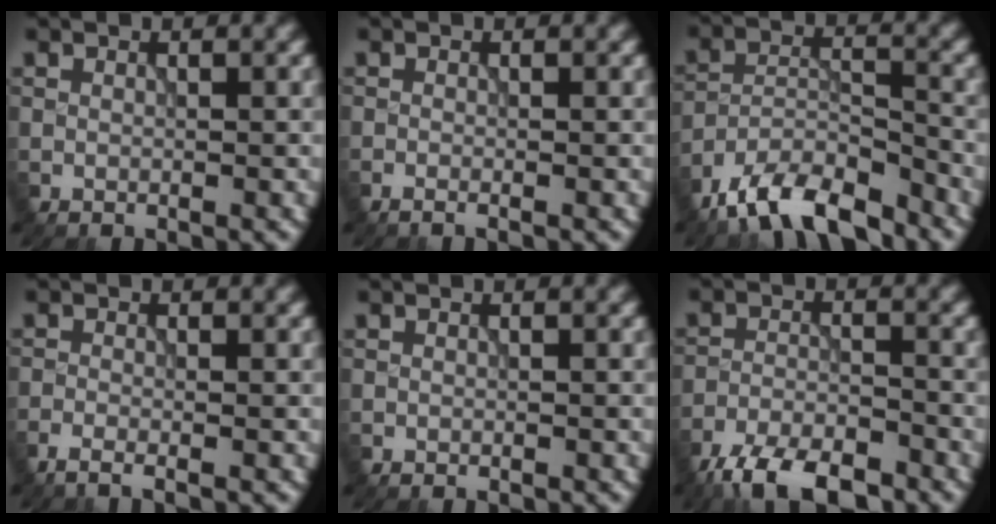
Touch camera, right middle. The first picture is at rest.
{"total": 1.0, "force": [-0.7, 0.2, 0.7], "torque": [-0.007, -0.005, -0.018]}
{"total": 8.1, "force": [-6.5, 2.6, 4.1], "torque": [-0.067, -0.005, -0.129]}
{"total": 2.0, "force": [-1.4, 0.4, 1.4], "torque": [-0.020, -0.007, -0.040]}
{"total": 0.0}
{"total": 7.0, "force": [-5.6, 2.1, 3.6], "torque": [-0.058, -0.006, -0.110]}